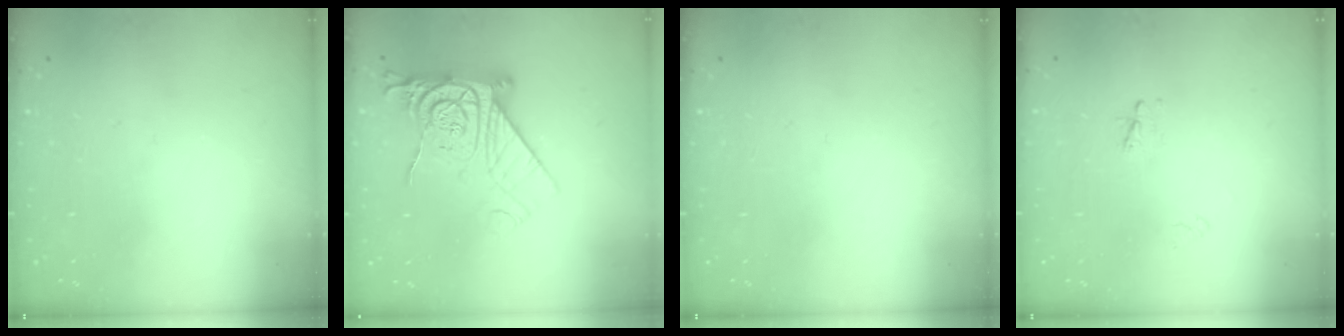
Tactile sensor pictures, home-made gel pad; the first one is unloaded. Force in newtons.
{"total": 16.0, "press": 15.9, "slide": 1.4}
{"total": 0.0}
{"total": 2.3, "press": 2.3, "slide": 0.3}